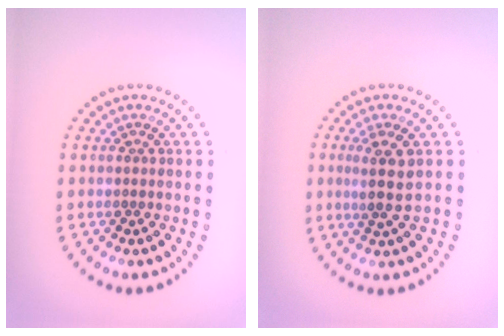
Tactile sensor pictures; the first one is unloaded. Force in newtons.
{"total": 2.7, "press": 2.2, "slide": 1.5}